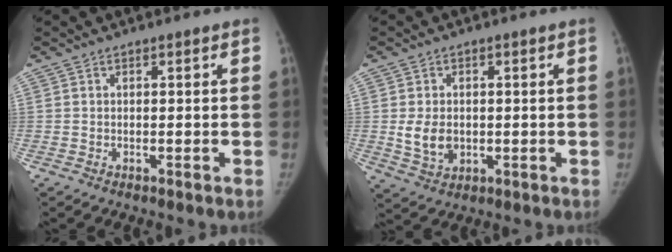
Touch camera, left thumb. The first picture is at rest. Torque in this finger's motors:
{"motor_torque": [0.86, 0.84, 0.65, -0.54, 0.20]}